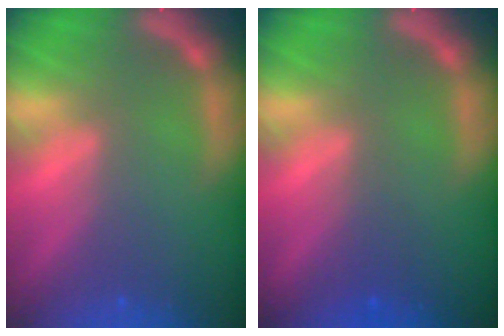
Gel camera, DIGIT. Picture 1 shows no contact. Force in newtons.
{"total": 1.5}